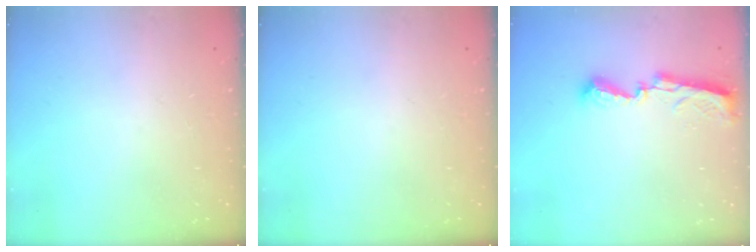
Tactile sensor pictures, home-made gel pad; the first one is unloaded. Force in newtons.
{"total": 0.0}
{"total": 8.3, "press": 8.2, "slide": 0.4}